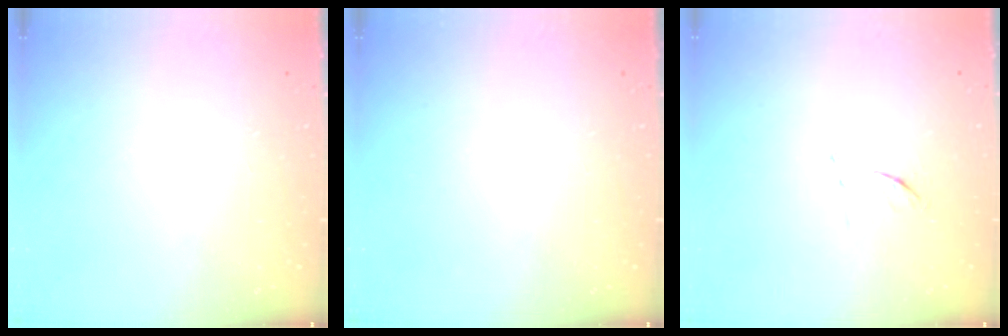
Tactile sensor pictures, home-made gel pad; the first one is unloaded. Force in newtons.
{"total": 0.0}
{"total": 6.3, "press": 6.3, "slide": 0.6}